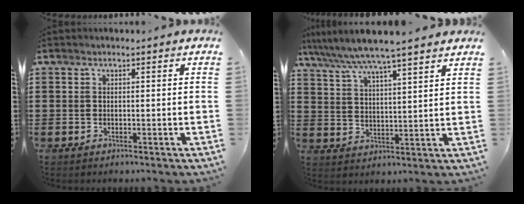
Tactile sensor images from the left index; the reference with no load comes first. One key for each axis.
{"total": 6.0, "fx": 5.4, "fy": -0.5, "fz": 2.7, "tx": -0.073, "ty": -0.032, "tz": 0.090}